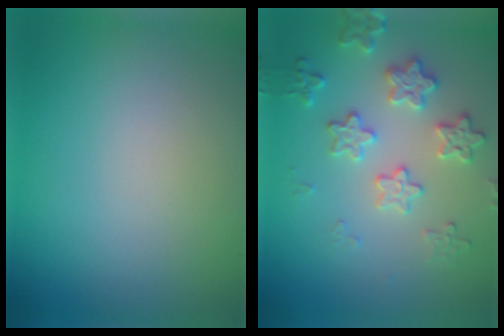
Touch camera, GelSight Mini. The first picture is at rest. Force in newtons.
{"total": 3.7, "press": 3.5, "slide": 1.4}